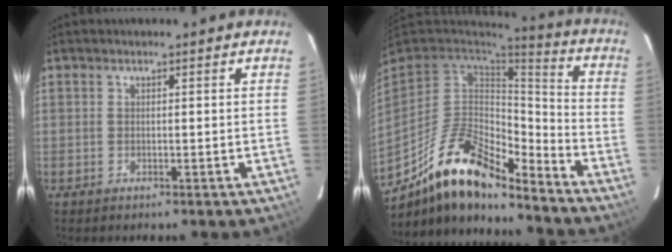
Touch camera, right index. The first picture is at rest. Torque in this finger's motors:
{"motor_torque": [0.94, -1.20, 0.71, 0.14]}